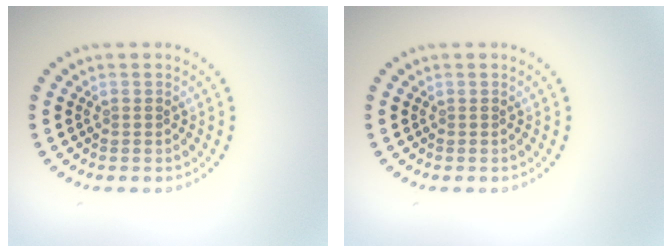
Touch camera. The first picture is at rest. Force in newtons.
{"total": 0.0}